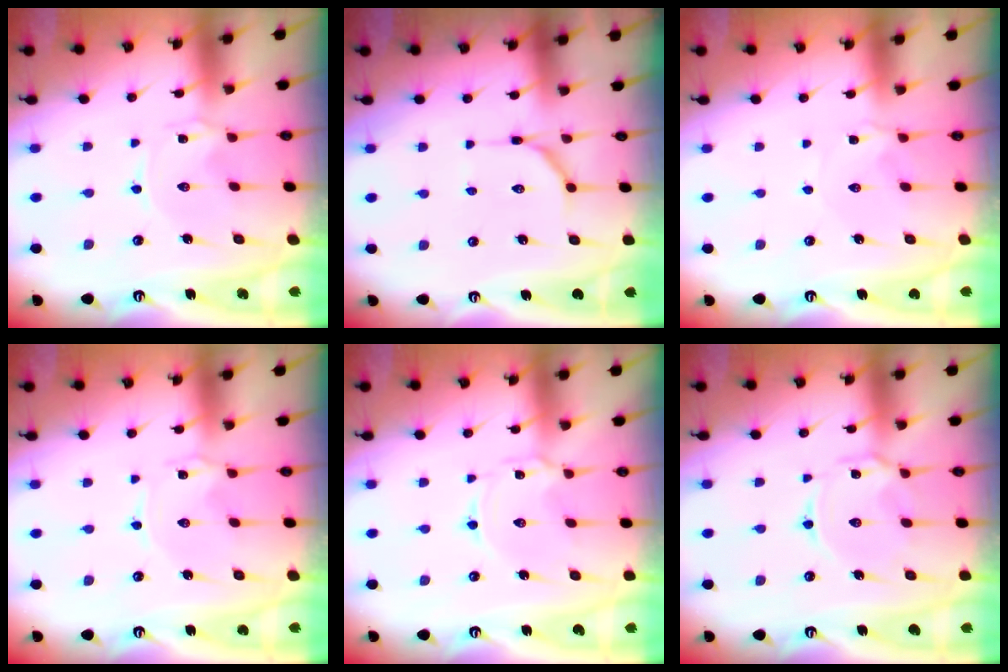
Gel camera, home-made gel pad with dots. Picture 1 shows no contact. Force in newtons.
{"total": 5.6, "press": 5.6, "slide": 0.6}
{"total": 1.4, "press": 1.3, "slide": 0.3}
{"total": 0.7, "press": 0.7, "slide": 0.2}
{"total": 1.7, "press": 1.7, "slide": 0.3}
{"total": 4.7, "press": 4.7, "slide": 0.5}